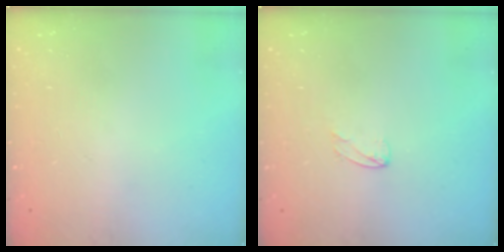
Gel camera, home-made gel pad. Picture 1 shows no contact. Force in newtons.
{"total": 2.0, "press": 2.0, "slide": 0.2}